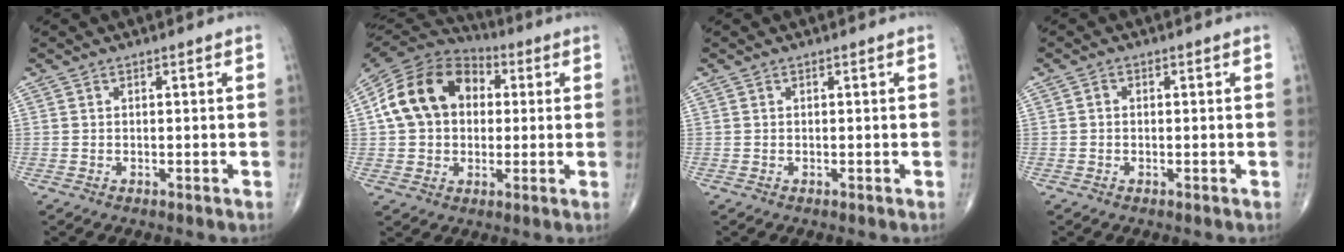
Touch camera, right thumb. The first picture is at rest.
{"total": 16.9, "force": [2.6, 12.8, 10.8], "torque": [-0.176, 0.025, 0.035]}
{"total": 0.0}
{"total": 0.9, "force": [0.0, 0.7, 0.5], "torque": [-0.004, 0.002, -0.004]}